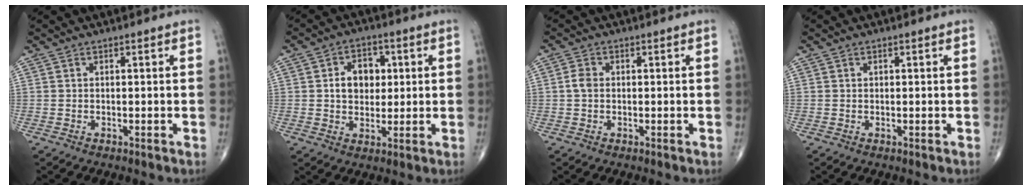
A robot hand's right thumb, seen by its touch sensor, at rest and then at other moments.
{"total": 7.7, "force": [1.3, 5.8, 4.9], "torque": [-0.043, 0.004, 0.018]}
{"total": 2.2, "force": [0.0, 1.6, 1.5], "torque": [-0.029, 0.003, -0.004]}
{"total": 0.0}